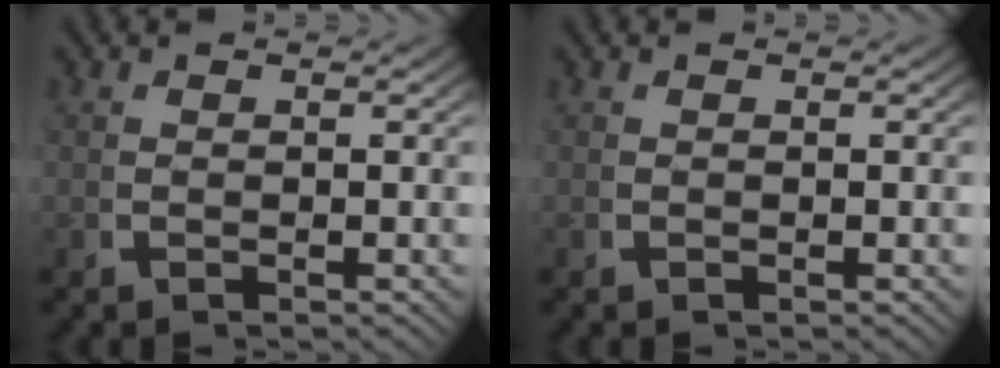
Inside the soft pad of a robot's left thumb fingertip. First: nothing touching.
{"total": 0.0}